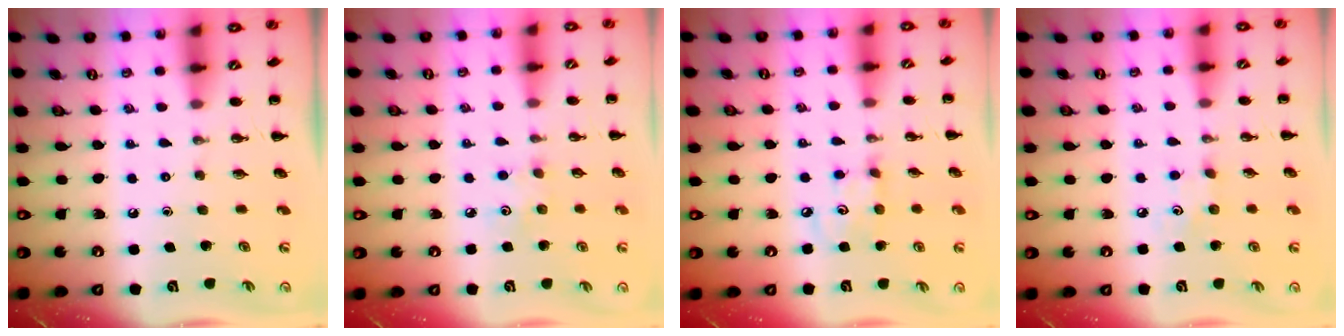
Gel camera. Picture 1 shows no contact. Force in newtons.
{"total": 3.6, "press": 3.5, "slide": 0.9}
{"total": 4.1, "press": 4.0, "slide": 0.7}
{"total": 3.4, "press": 3.3, "slide": 1.0}